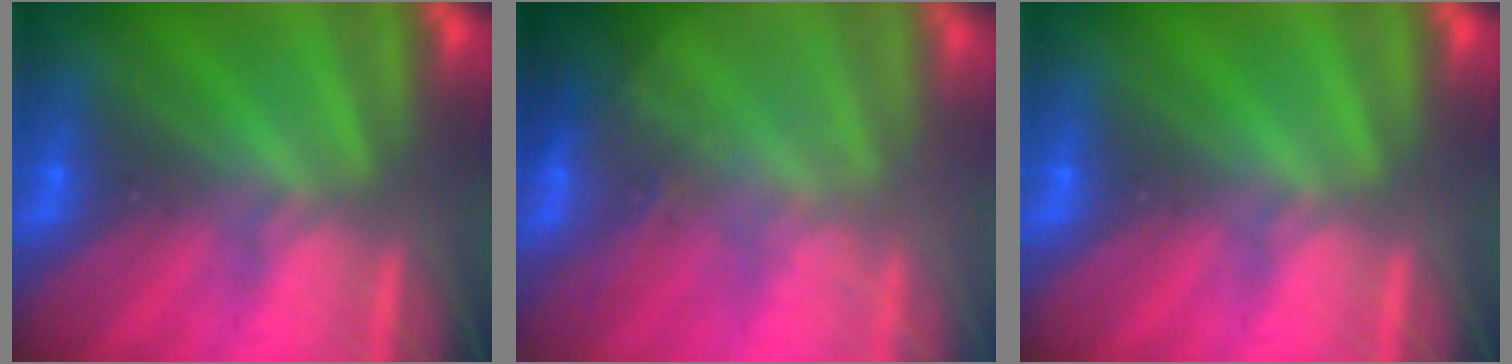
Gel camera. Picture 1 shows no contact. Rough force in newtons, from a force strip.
{"total": 2.7}
{"total": 0.0}